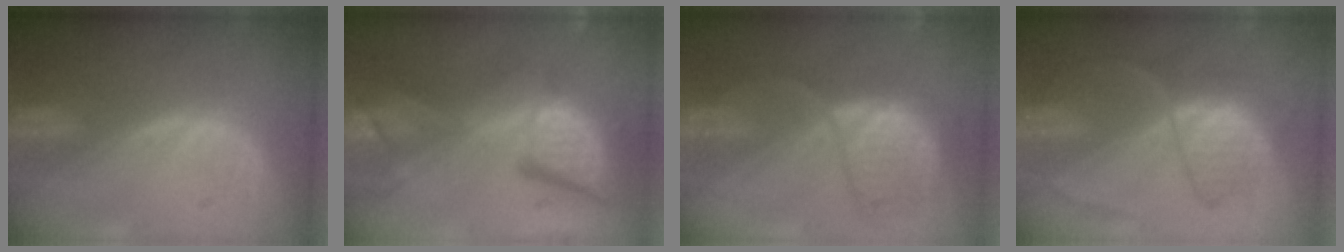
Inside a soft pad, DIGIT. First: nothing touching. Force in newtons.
{"total": 13.9, "press": 11.3, "slide": 8.0}
{"total": 8.3, "press": 8.1, "slide": 1.8}
{"total": 6.5, "press": 6.5, "slide": 0.9}